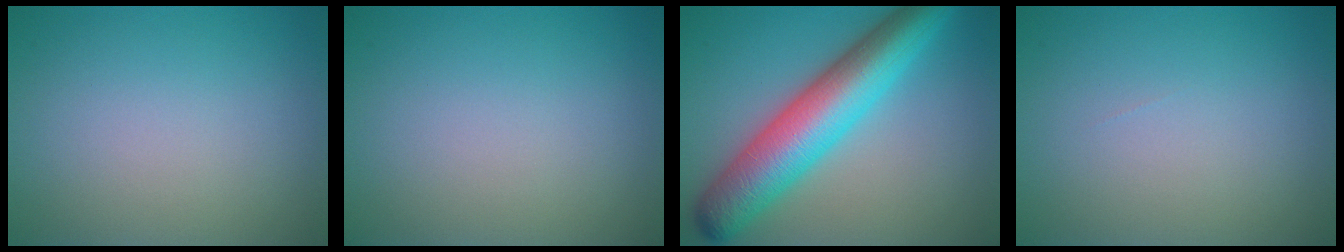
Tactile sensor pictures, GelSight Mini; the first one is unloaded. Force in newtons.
{"total": 0.0}
{"total": 9.5, "press": 9.5, "slide": 0.1}
{"total": 0.0}